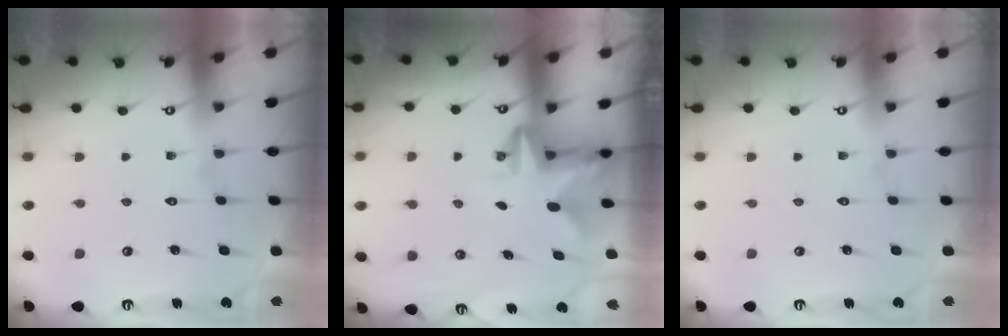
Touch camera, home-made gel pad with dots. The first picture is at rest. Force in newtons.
{"total": 2.7, "press": 2.6, "slide": 0.5}
{"total": 0.0}